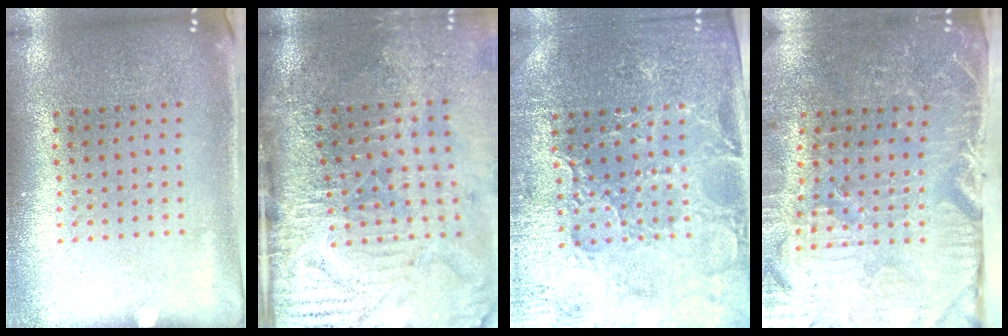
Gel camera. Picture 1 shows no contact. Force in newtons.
{"total": 4.9, "press": 4.0, "slide": 2.8}
{"total": 4.2, "press": 4.0, "slide": 1.1}
{"total": 4.1, "press": 4.0, "slide": 1.0}